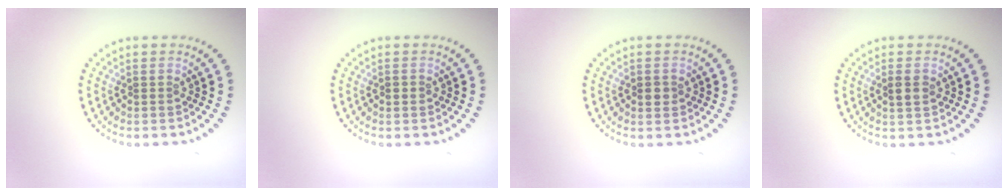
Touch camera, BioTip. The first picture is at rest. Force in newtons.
{"total": 1.0, "press": 1.0, "slide": 0.1}
{"total": 1.0, "press": 1.0, "slide": 0.1}
{"total": 1.6, "press": 1.6, "slide": 0.3}